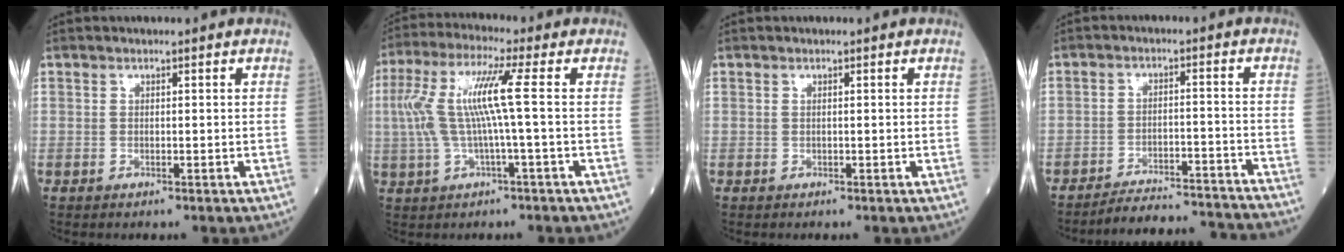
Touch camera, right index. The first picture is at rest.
{"total": 9.4, "force": [0.5, -0.1, 9.4], "torque": [-0.205, 0.022, 0.007]}
{"total": 0.0}
{"total": 15.0, "force": [-14.7, 0.0, 3.2], "torque": [-0.030, 0.002, -0.196]}